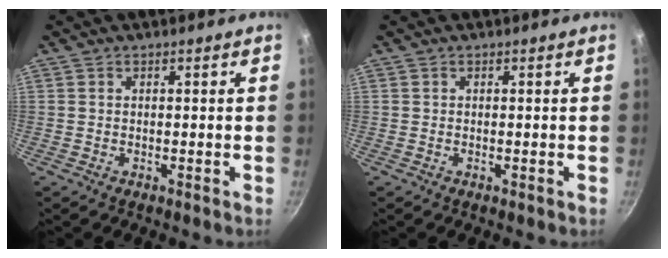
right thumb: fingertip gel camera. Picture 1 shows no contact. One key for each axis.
{"total": 0.0}